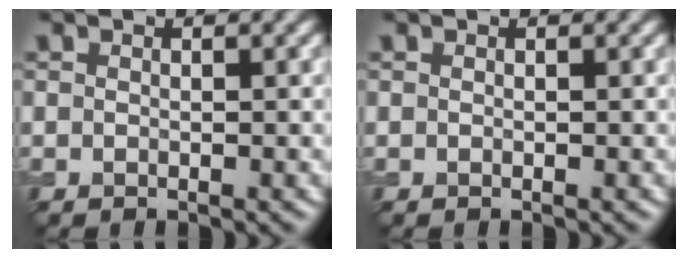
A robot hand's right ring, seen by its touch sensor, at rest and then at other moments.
{"total": 0.0}